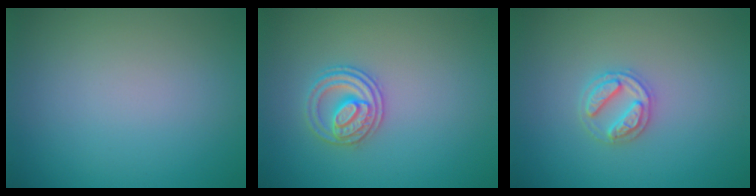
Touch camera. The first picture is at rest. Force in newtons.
{"total": 2.6, "press": 2.5, "slide": 0.7}
{"total": 2.6, "press": 2.5, "slide": 0.5}